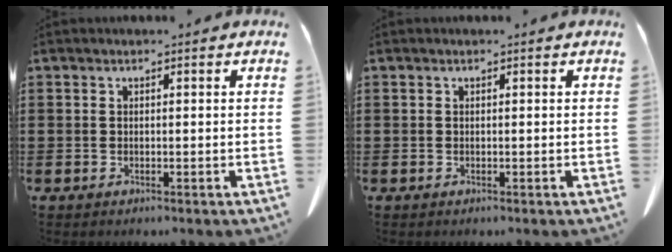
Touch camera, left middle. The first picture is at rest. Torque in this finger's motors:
{"motor_torque": [0.00, 0.00, 0.00, 0.00]}